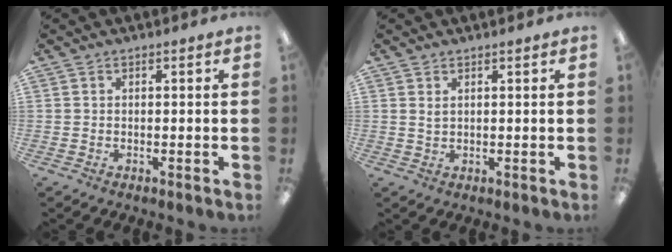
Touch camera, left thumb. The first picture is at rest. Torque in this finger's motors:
{"motor_torque": [-0.41, -0.19, -0.33, 0.30, 0.07]}